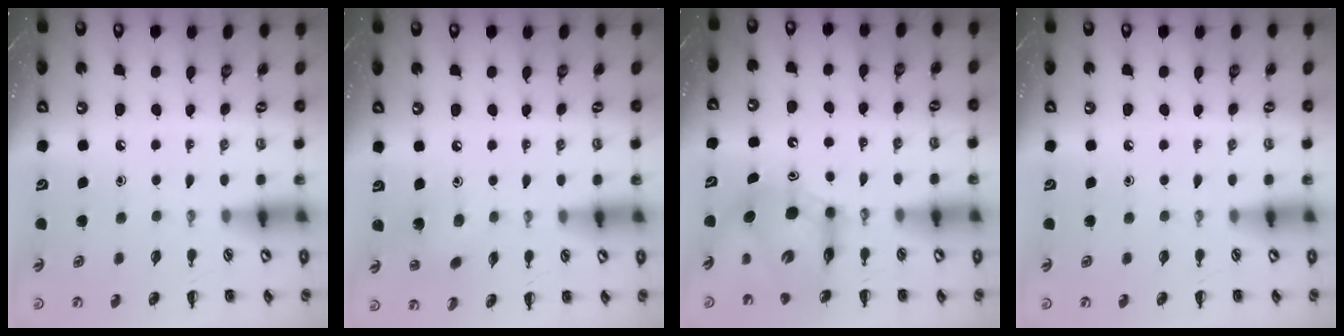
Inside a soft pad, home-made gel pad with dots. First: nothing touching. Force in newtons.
{"total": 3.6, "press": 3.5, "slide": 0.9}
{"total": 7.4, "press": 7.1, "slide": 2.2}
{"total": 0.0}